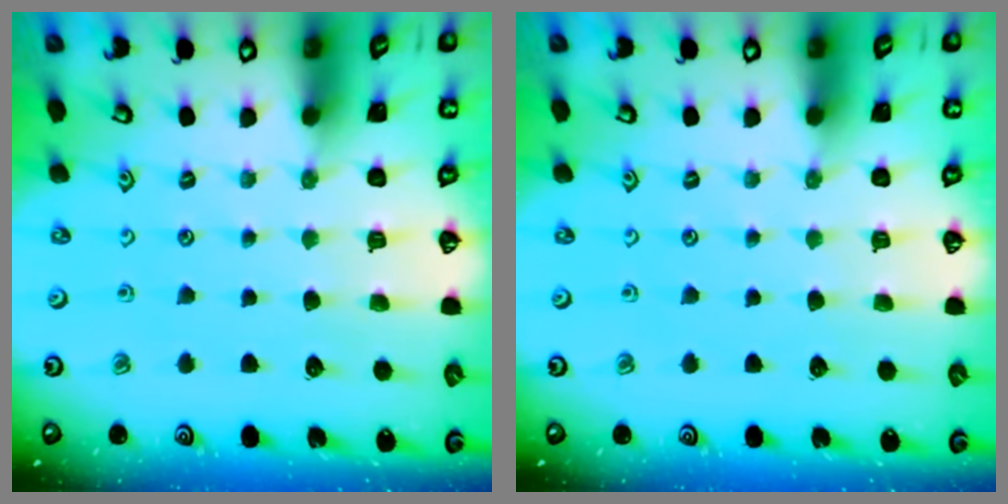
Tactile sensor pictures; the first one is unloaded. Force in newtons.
{"total": 0.0}